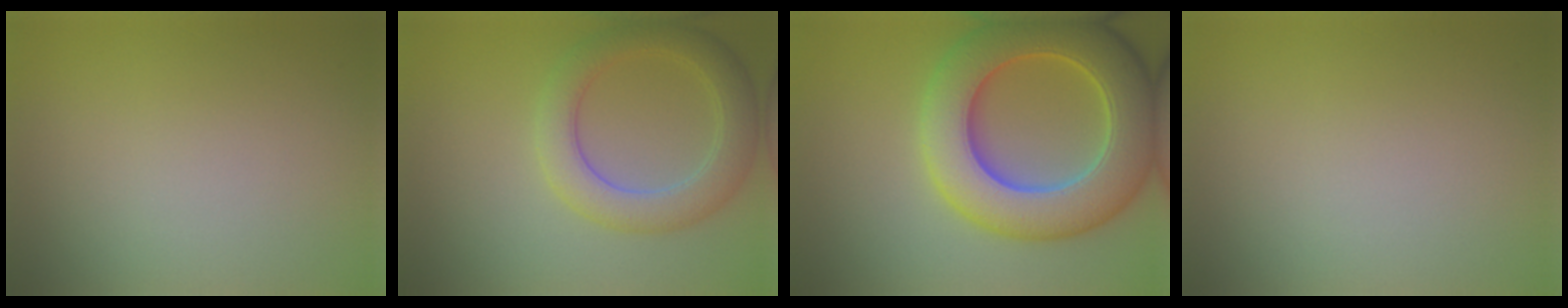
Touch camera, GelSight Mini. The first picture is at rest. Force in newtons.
{"total": 4.7, "press": 4.7, "slide": 0.2}
{"total": 10.5, "press": 10.5, "slide": 0.3}
{"total": 0.0}